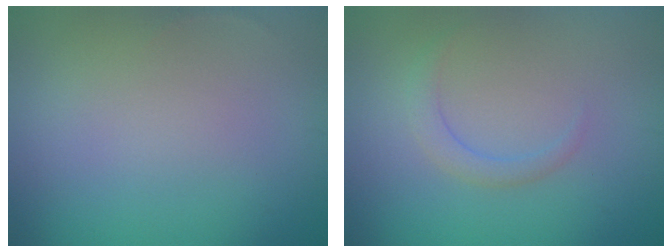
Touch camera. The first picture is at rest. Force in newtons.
{"total": 1.5, "press": 1.5, "slide": 0.1}